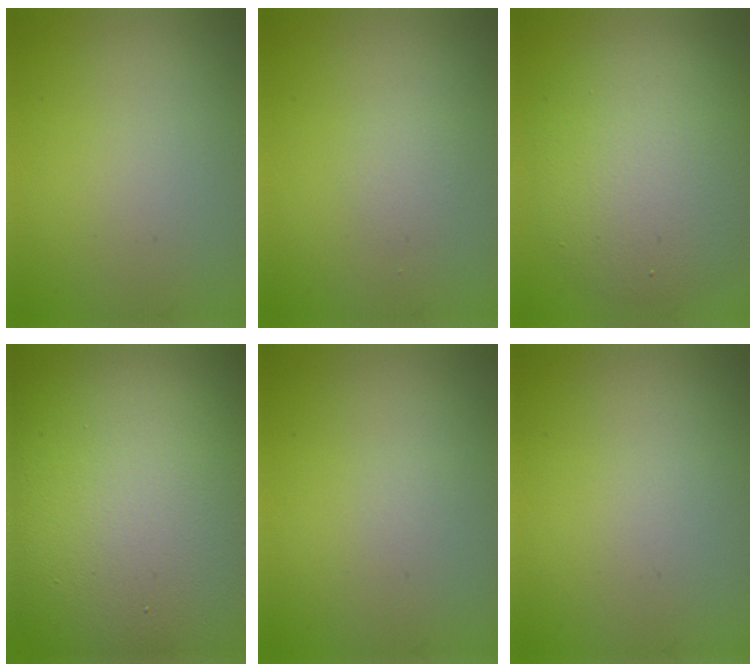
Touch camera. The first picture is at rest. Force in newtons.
{"total": 0.8, "press": 0.8, "slide": 0.0}
{"total": 7.6, "press": 7.6, "slide": 0.2}
{"total": 22.3, "press": 22.3, "slide": 1.1}
{"total": 0.0}
{"total": 0.0}